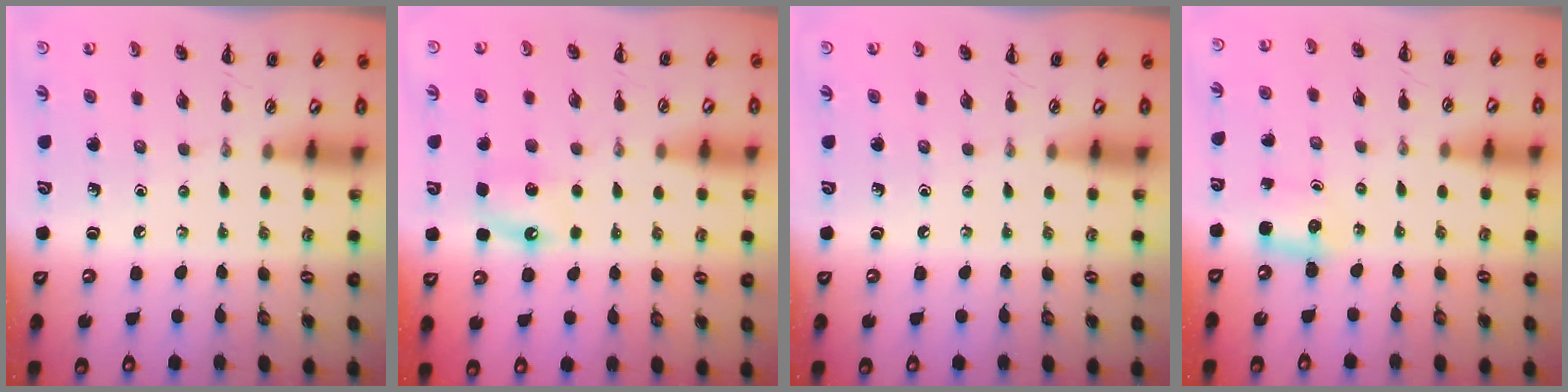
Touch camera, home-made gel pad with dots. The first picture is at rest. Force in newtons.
{"total": 6.0, "press": 5.7, "slide": 1.8}
{"total": 0.0}
{"total": 2.8, "press": 2.7, "slide": 0.9}